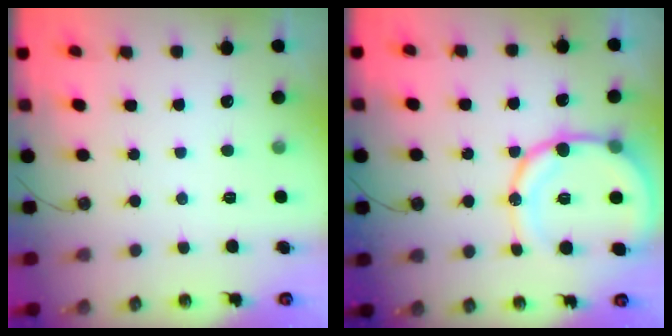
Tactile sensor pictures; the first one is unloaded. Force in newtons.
{"total": 16.4, "press": 16.1, "slide": 3.1}